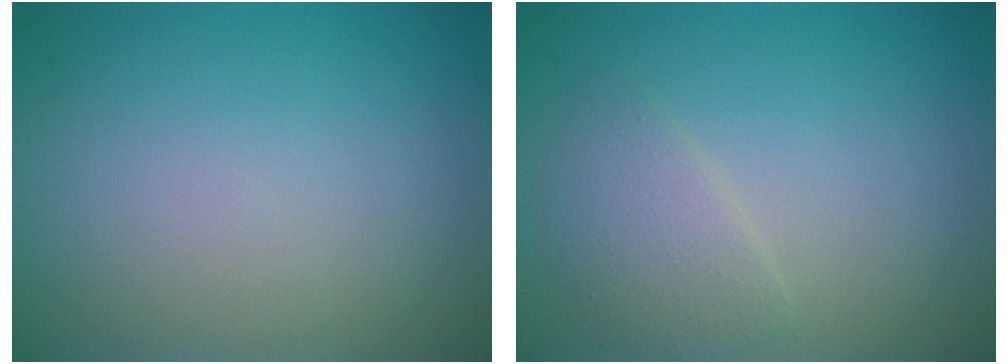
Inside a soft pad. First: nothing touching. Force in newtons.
{"total": 2.2, "press": 2.2, "slide": 0.1}